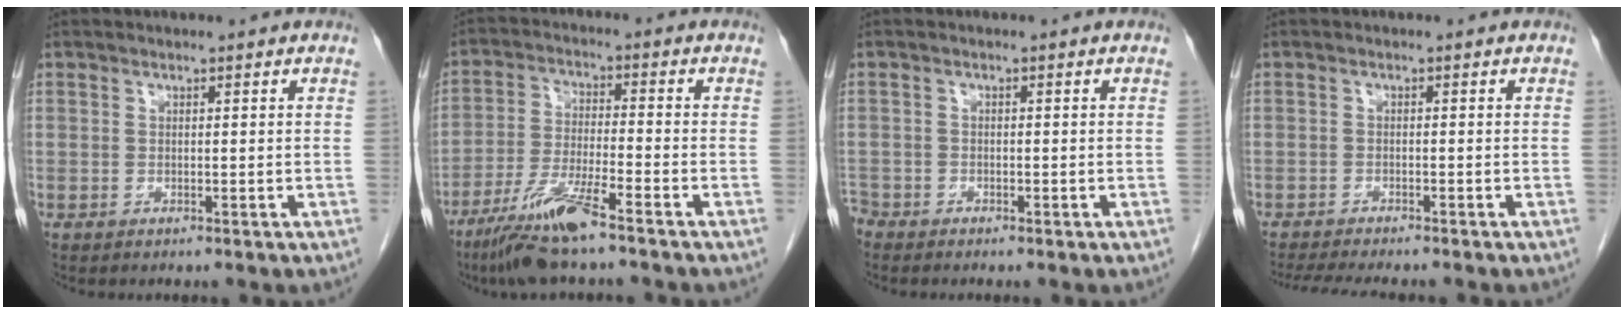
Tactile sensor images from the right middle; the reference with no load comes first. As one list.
[{"total": 9.7, "force": [-6.8, 0.1, 6.9], "torque": [-0.141, -0.028, -0.130]}, {"total": 1.8, "force": [-1.7, 0.7, 0.1], "torque": [-0.005, -0.002, -0.030]}, {"total": 8.1, "force": [-7.1, 0.8, 3.8], "torque": [-0.056, -0.015, -0.107]}]